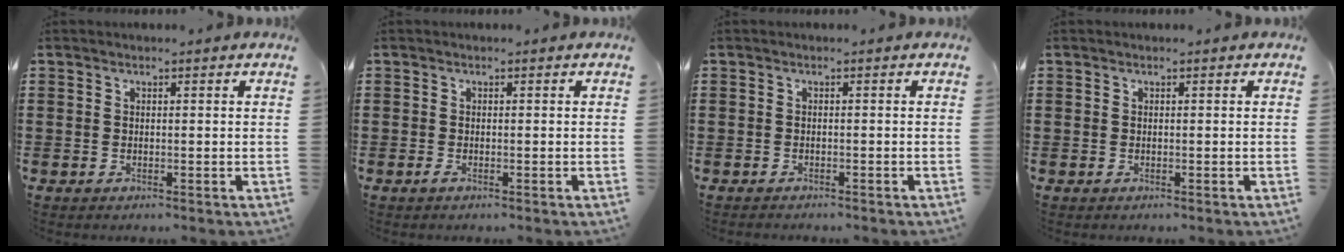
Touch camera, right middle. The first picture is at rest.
{"total": 0.5, "force": [-0.3, 0.1, 0.4], "torque": [-0.010, -0.005, -0.005]}
{"total": 0.6, "force": [-0.6, 0.0, 0.0], "torque": [-0.002, 0.000, -0.013]}
{"total": 0.0}